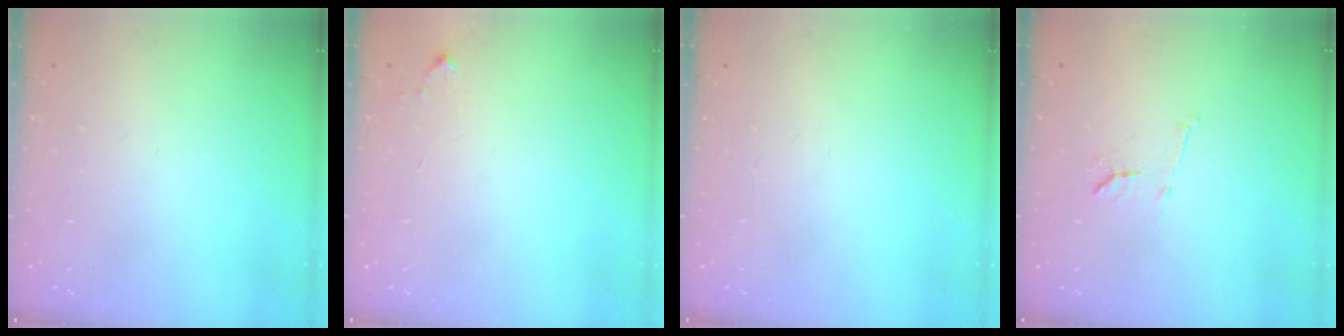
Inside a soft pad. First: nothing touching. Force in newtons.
{"total": 2.6, "press": 2.6, "slide": 0.4}
{"total": 0.0}
{"total": 9.1, "press": 9.1, "slide": 0.5}